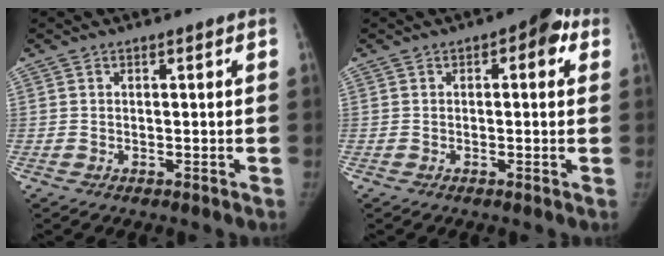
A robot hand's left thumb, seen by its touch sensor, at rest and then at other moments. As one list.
[{"total": 5.2, "force": [1.9, 2.5, 4.1], "torque": [-0.028, 0.004, 0.012]}]